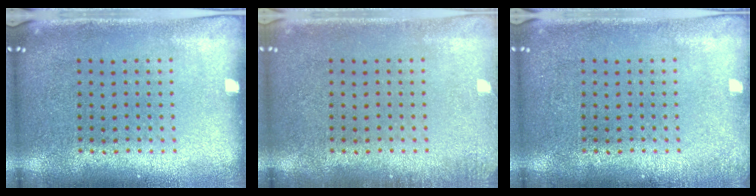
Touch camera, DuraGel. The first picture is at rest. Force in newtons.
{"total": 1.0, "press": 1.0, "slide": 0.1}
{"total": 0.9, "press": 0.9, "slide": 0.2}